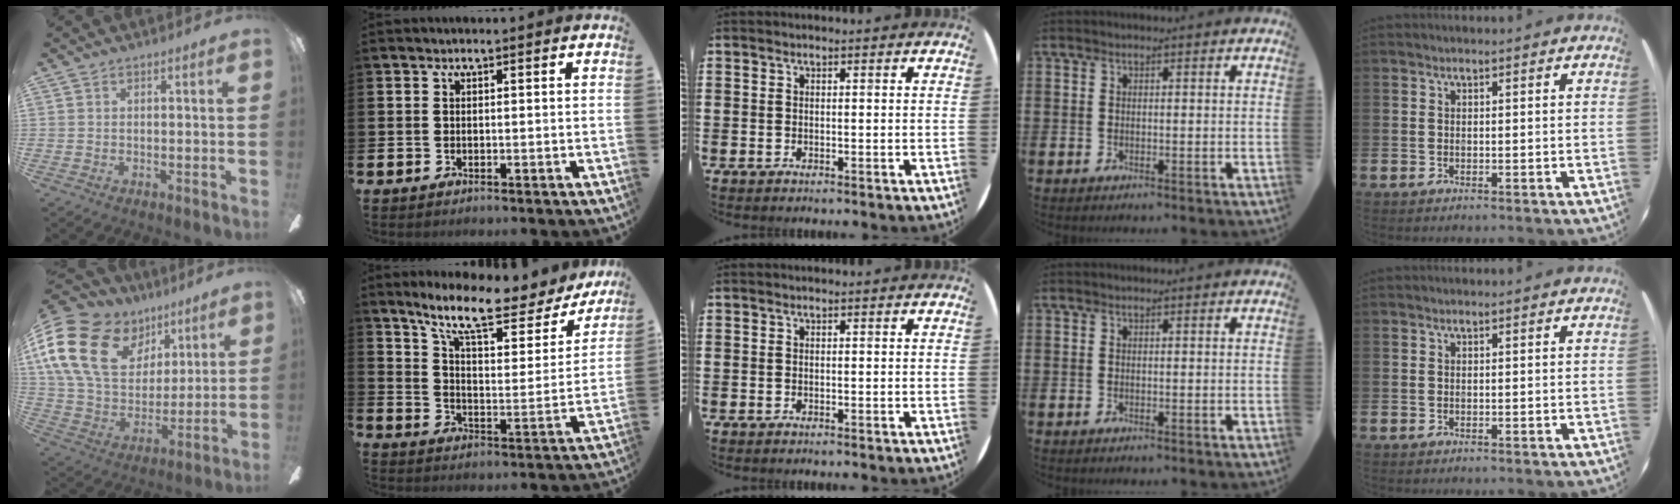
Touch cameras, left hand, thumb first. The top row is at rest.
{"thumb": {"total": 23.2, "force": [10.4, 15.7, 13.5], "torque": [-0.279, -0.034, 0.190]}, "index": {"total": 11.4, "force": [9.3, 2.4, 6.2], "torque": [-0.145, -0.051, 0.156]}}